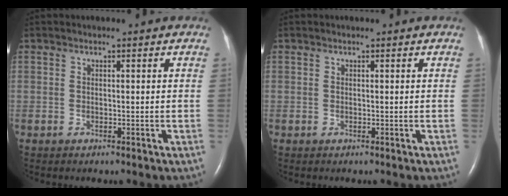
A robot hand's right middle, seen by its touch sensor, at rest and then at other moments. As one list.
[{"total": 0.0}]